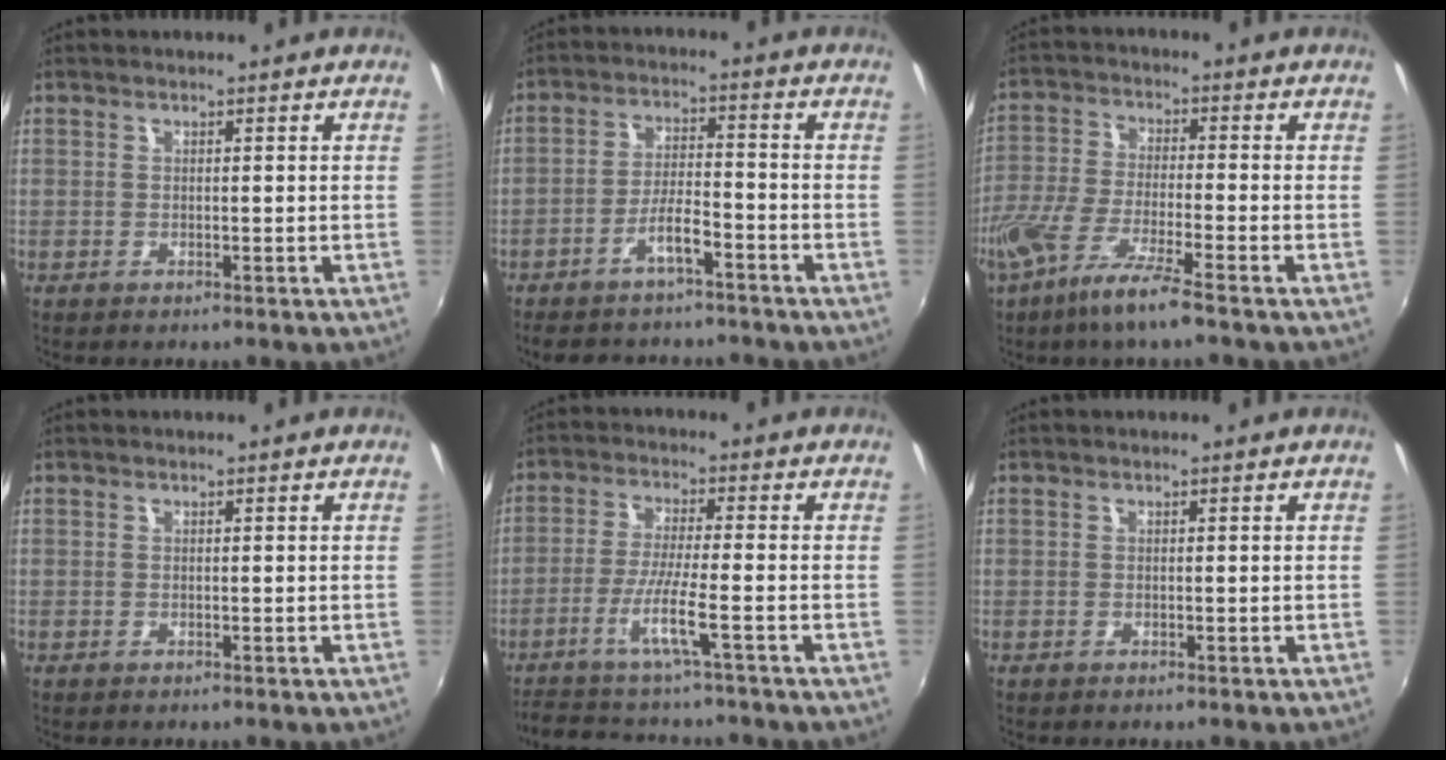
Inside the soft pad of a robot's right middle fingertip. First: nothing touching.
{"total": 8.7, "force": [-6.8, 2.7, 4.8], "torque": [-0.100, 0.006, -0.112]}
{"total": 10.3, "force": [-6.7, 0.7, 7.8], "torque": [-0.162, -0.022, -0.134]}
{"total": 0.0}
{"total": 9.8, "force": [-7.6, -0.1, 6.2], "torque": [-0.136, -0.022, -0.134]}
{"total": 0.0}